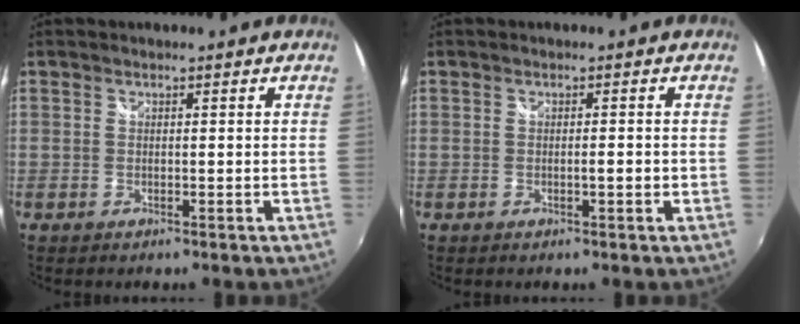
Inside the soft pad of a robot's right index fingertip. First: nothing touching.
{"total": 1.5, "force": [-0.3, 0.3, 1.5], "torque": [-0.022, 0.000, -0.005]}